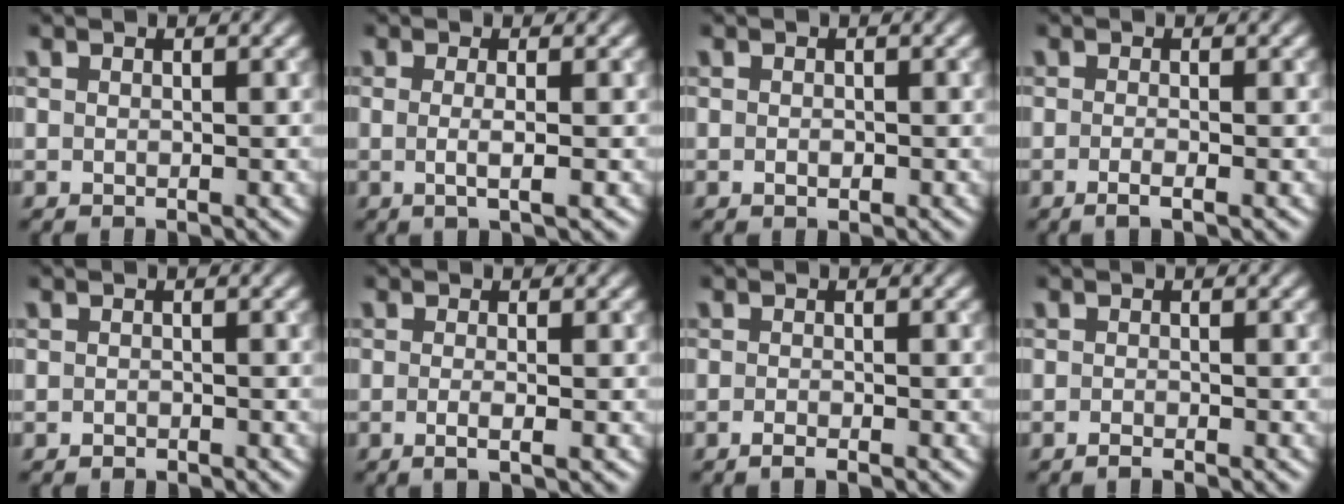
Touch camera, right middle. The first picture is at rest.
{"total": 2.2, "force": [-0.1, 0.6, 2.1], "torque": [-0.035, -0.006, -0.008]}
{"total": 0.7, "force": [-0.2, 0.4, 0.5], "torque": [-0.008, -0.001, -0.002]}
{"total": 1.9, "force": [-0.6, 0.6, 1.7], "torque": [-0.019, -0.005, -0.015]}
{"total": 0.5, "force": [-0.5, 0.2, 0.1], "torque": [-0.001, -0.001, -0.008]}
{"total": 2.1, "force": [-0.3, 0.7, 1.9], "torque": [-0.025, -0.005, -0.013]}
{"total": 1.2, "force": [-0.7, 0.3, 0.9], "torque": [-0.011, -0.003, -0.017]}
{"total": 1.0, "force": [-0.7, 0.2, 0.6], "torque": [-0.008, -0.002, -0.015]}